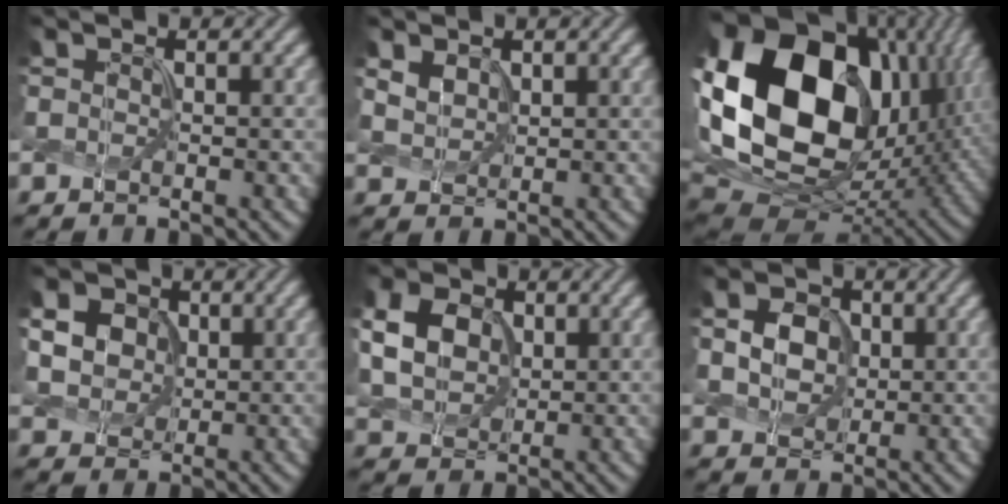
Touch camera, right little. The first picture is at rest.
{"total": 1.7, "force": [0.8, 1.3, 0.8], "torque": [-0.033, 0.004, 0.023]}
{"total": 21.0, "force": [4.0, 14.9, 14.3], "torque": [-0.326, 0.024, 0.075]}
{"total": 8.4, "force": [2.8, 6.8, 4.0], "torque": [-0.112, 0.032, 0.046]}
{"total": 5.9, "force": [0.8, 4.6, 3.6], "torque": [-0.114, 0.014, 0.021]}
{"total": 3.2, "force": [0.0, 2.7, 1.7], "torque": [-0.048, 0.002, 0.002]}